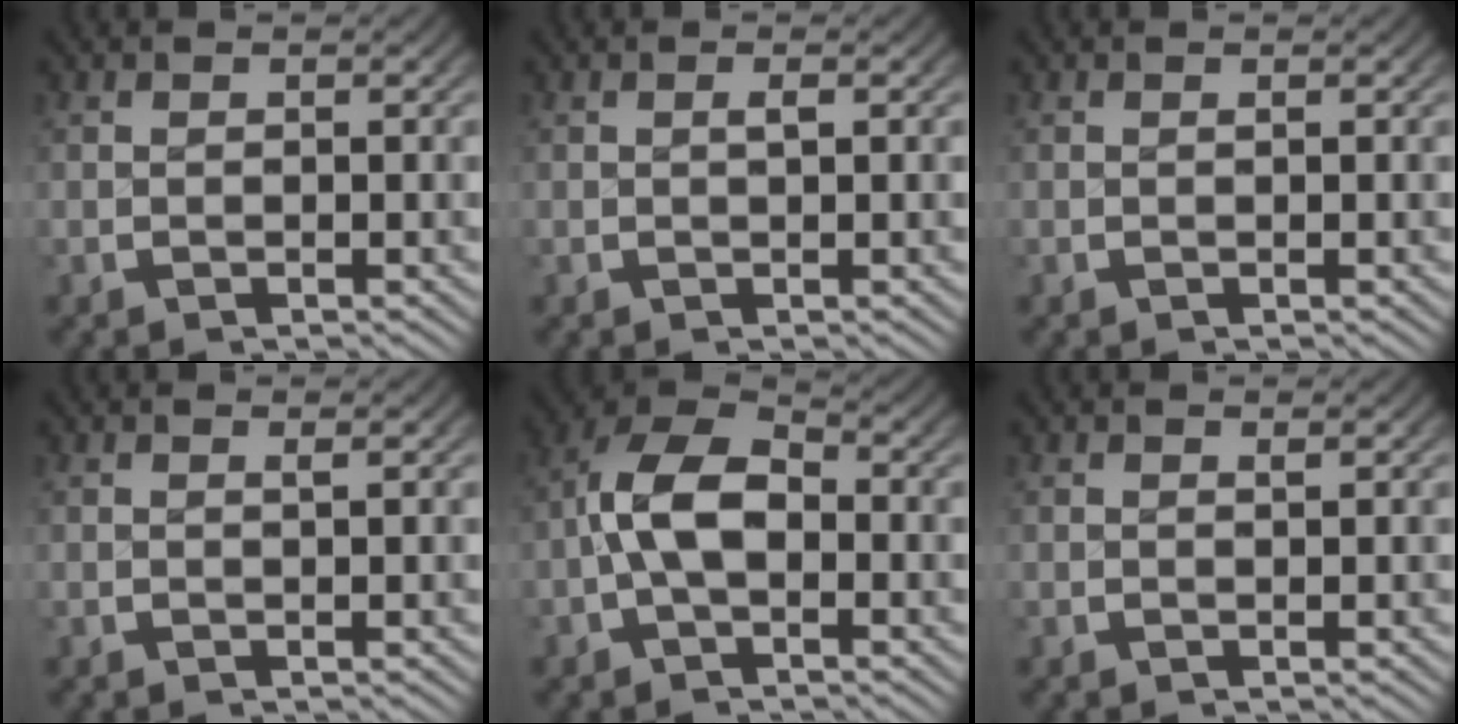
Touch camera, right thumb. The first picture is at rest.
{"total": 0.8, "force": [0.1, 0.2, 0.8], "torque": [-0.012, 0.000, 0.002]}
{"total": 0.0}
{"total": 0.6, "force": [0.5, -0.1, 0.4], "torque": [-0.005, 0.000, 0.008]}
{"total": 7.5, "force": [-0.7, 5.0, 5.6], "torque": [-0.120, -0.015, -0.015]}
{"total": 0.5, "force": [0.5, -0.1, 0.2], "torque": [-0.001, -0.001, 0.008]}